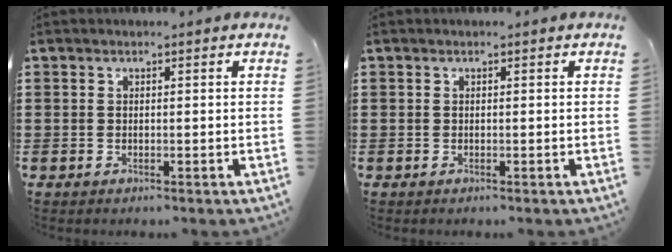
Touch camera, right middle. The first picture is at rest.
{"total": 0.0}